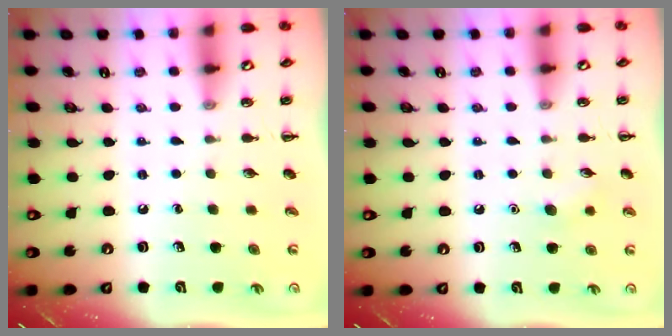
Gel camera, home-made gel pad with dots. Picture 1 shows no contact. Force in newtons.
{"total": 5.6, "press": 5.5, "slide": 1.2}